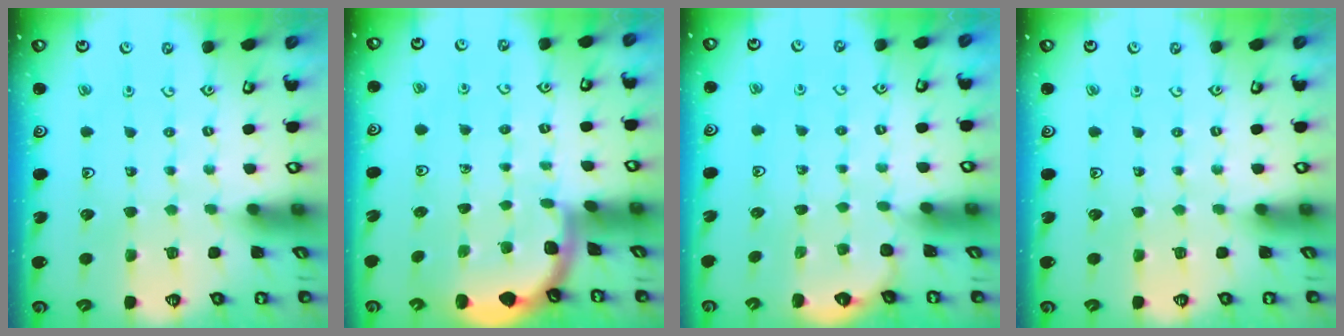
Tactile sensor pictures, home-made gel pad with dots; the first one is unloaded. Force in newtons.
{"total": 1.8, "press": 1.8, "slide": 0.1}
{"total": 1.9, "press": 0.5, "slide": 1.9}
{"total": 0.0}